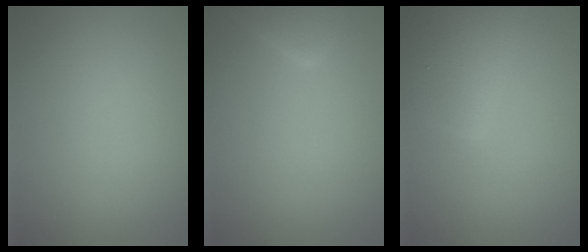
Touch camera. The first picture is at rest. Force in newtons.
{"total": 2.4, "press": 2.3, "slide": 0.1}
{"total": 5.1, "press": 5.1, "slide": 0.2}